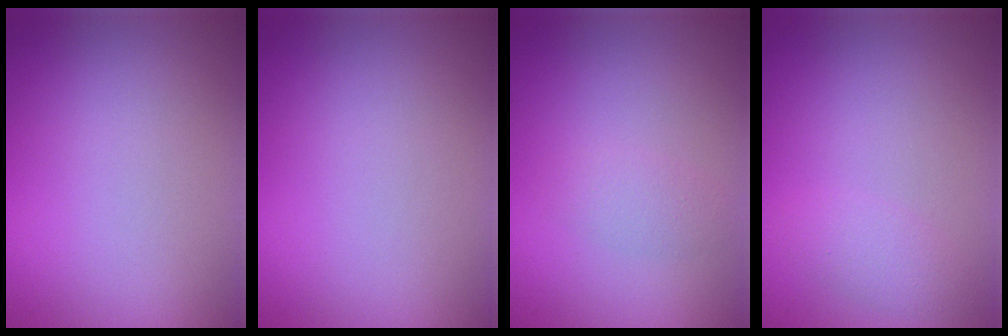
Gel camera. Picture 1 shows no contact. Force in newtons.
{"total": 0.0}
{"total": 1.4, "press": 1.4, "slide": 0.1}
{"total": 1.5, "press": 1.5, "slide": 0.1}